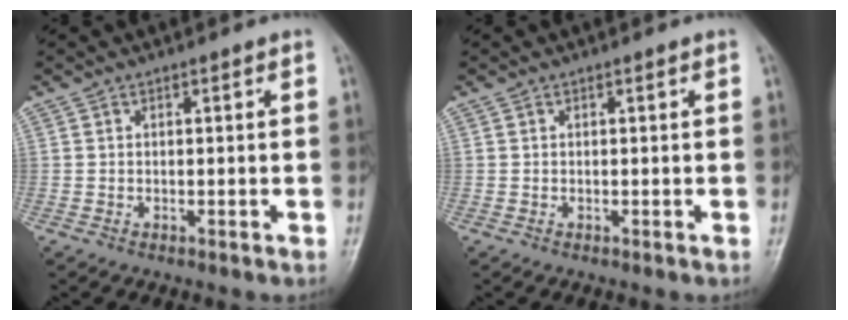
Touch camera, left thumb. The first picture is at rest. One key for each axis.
{"total": 0.0}